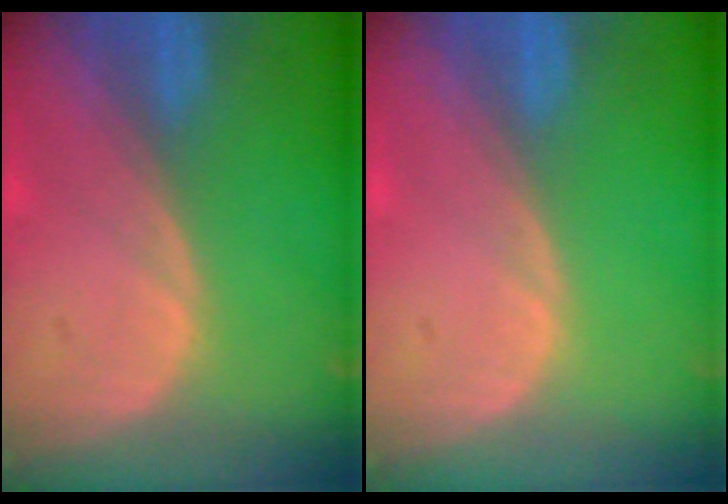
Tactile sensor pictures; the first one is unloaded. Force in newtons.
{"total": 0.0}